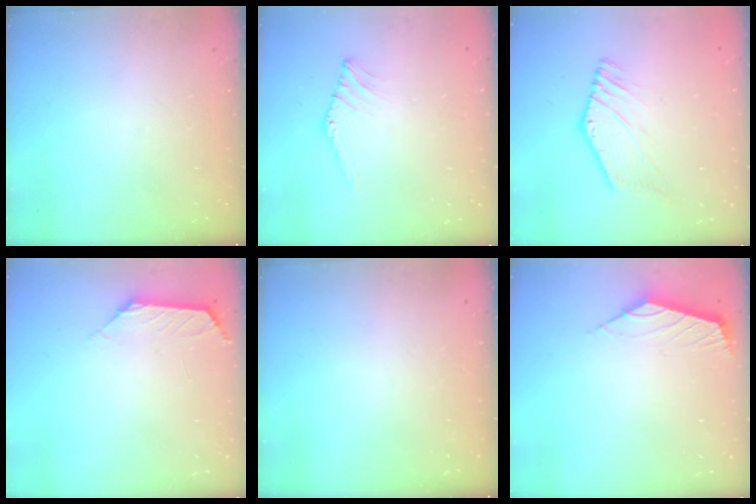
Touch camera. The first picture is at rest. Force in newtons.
{"total": 0.0}
{"total": 1.5, "press": 1.2, "slide": 0.9}
{"total": 1.0, "press": 0.8, "slide": 0.5}
{"total": 0.0}
{"total": 2.5, "press": 2.5, "slide": 0.6}